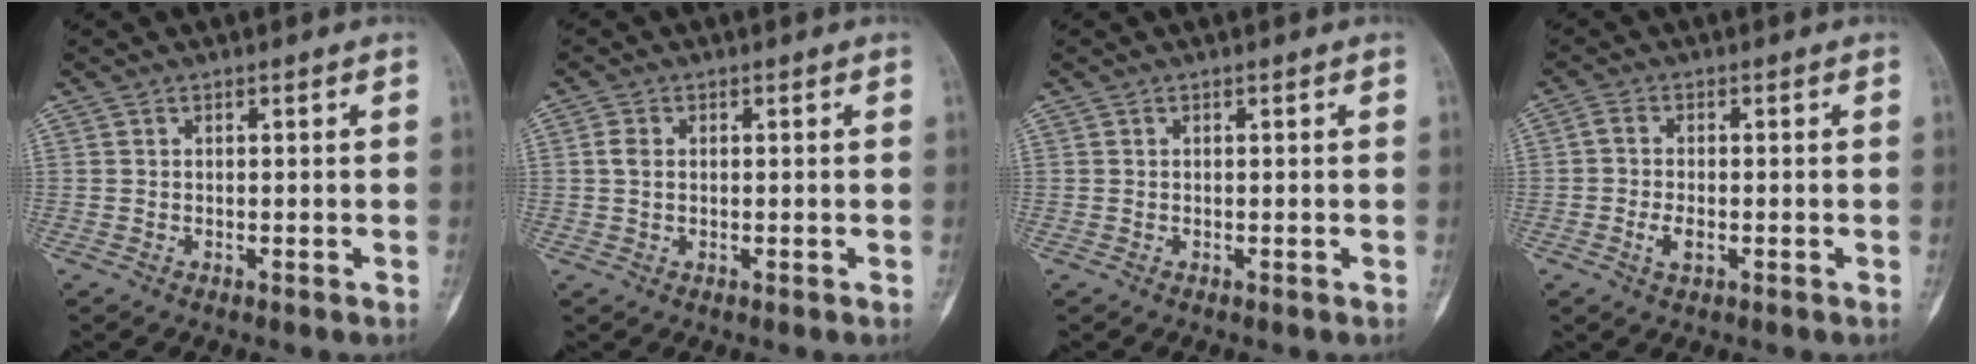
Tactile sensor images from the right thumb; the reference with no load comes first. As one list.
[{"total": 2.4, "force": [0.3, 1.6, 1.7], "torque": [-0.037, 0.002, 0.004]}, {"total": 0.0}, {"total": 3.7, "force": [-1.1, 1.9, 2.9], "torque": [-0.061, 0.008, -0.021]}]